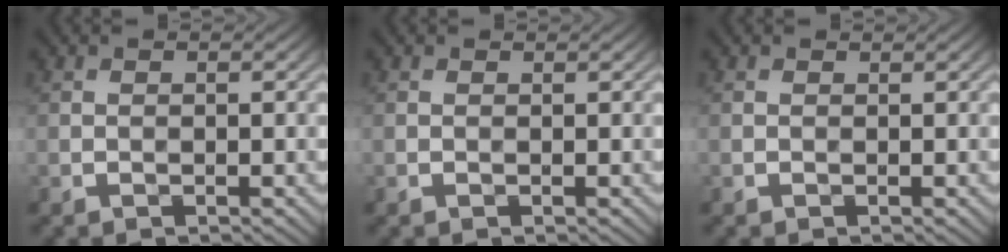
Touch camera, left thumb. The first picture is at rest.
{"total": 0.0}
{"total": 0.5, "force": [0.0, 0.0, -0.5], "torque": [0.008, -0.002, 0.002]}